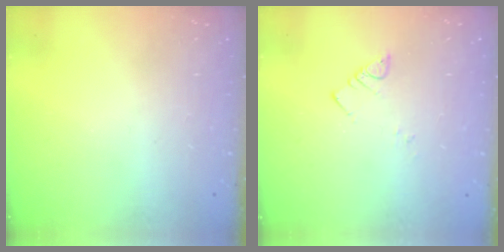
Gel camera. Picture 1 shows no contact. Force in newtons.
{"total": 2.2, "press": 2.2, "slide": 0.2}